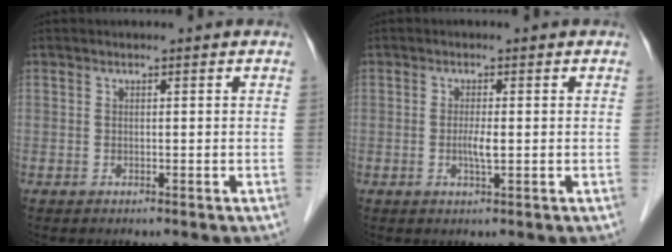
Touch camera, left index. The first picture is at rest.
{"total": 2.1, "force": [-0.3, 0.2, 2.0], "torque": [-0.043, -0.005, -0.004]}